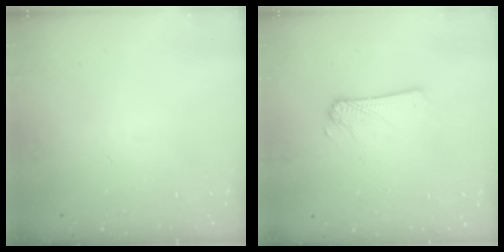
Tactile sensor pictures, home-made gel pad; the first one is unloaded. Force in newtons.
{"total": 1.9, "press": 1.9, "slide": 0.3}